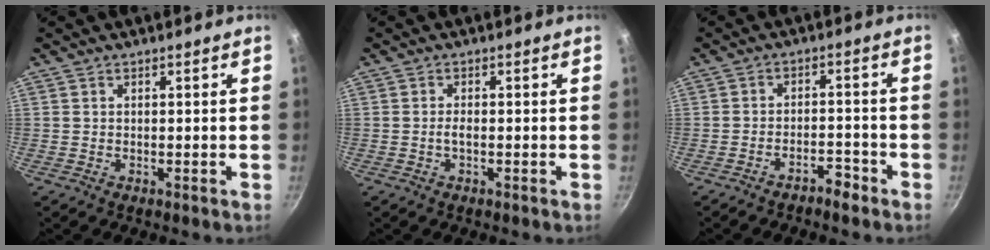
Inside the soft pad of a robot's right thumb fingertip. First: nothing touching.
{"total": 1.3, "force": [-0.4, 0.4, 1.2], "torque": [-0.028, 0.005, -0.010]}
{"total": 3.5, "force": [-2.8, 1.2, 1.7], "torque": [-0.019, 0.032, -0.043]}